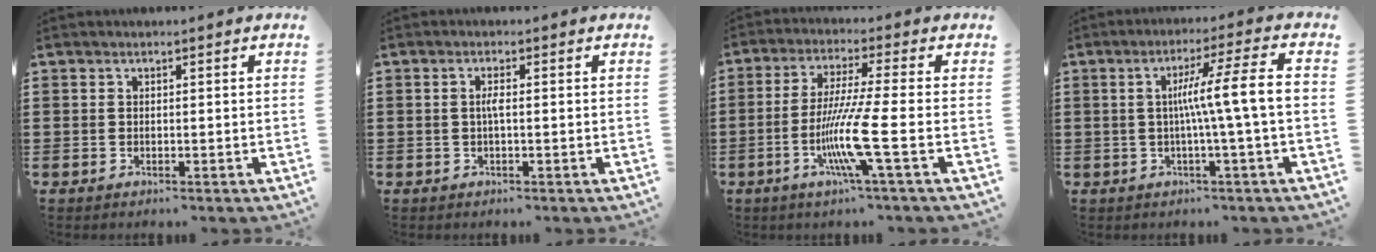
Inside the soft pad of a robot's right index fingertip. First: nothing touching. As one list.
[{"total": 1.8, "force": [-0.1, 0.3, 1.8], "torque": [-0.036, 0.000, -0.003]}, {"total": 10.1, "force": [-3.1, -0.2, 9.6], "torque": [-0.197, -0.021, -0.064]}, {"total": 8.4, "force": [-0.3, -0.8, 8.4], "torque": [-0.151, -0.001, -0.017]}]